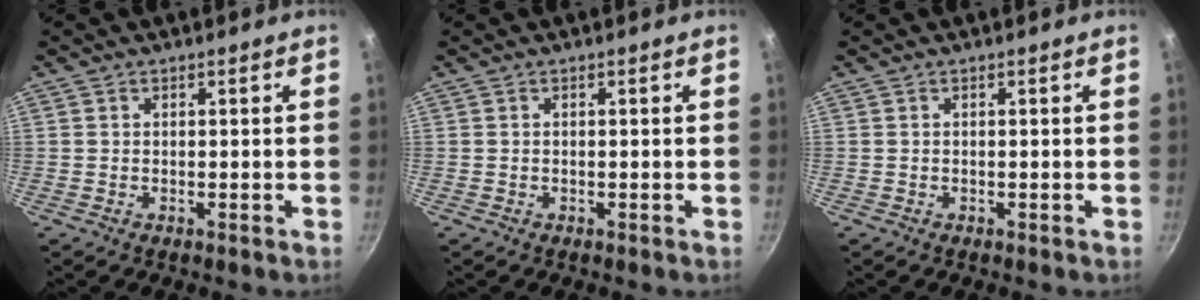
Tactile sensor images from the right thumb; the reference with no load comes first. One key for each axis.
{"total": 0.0}
{"total": 0.0}